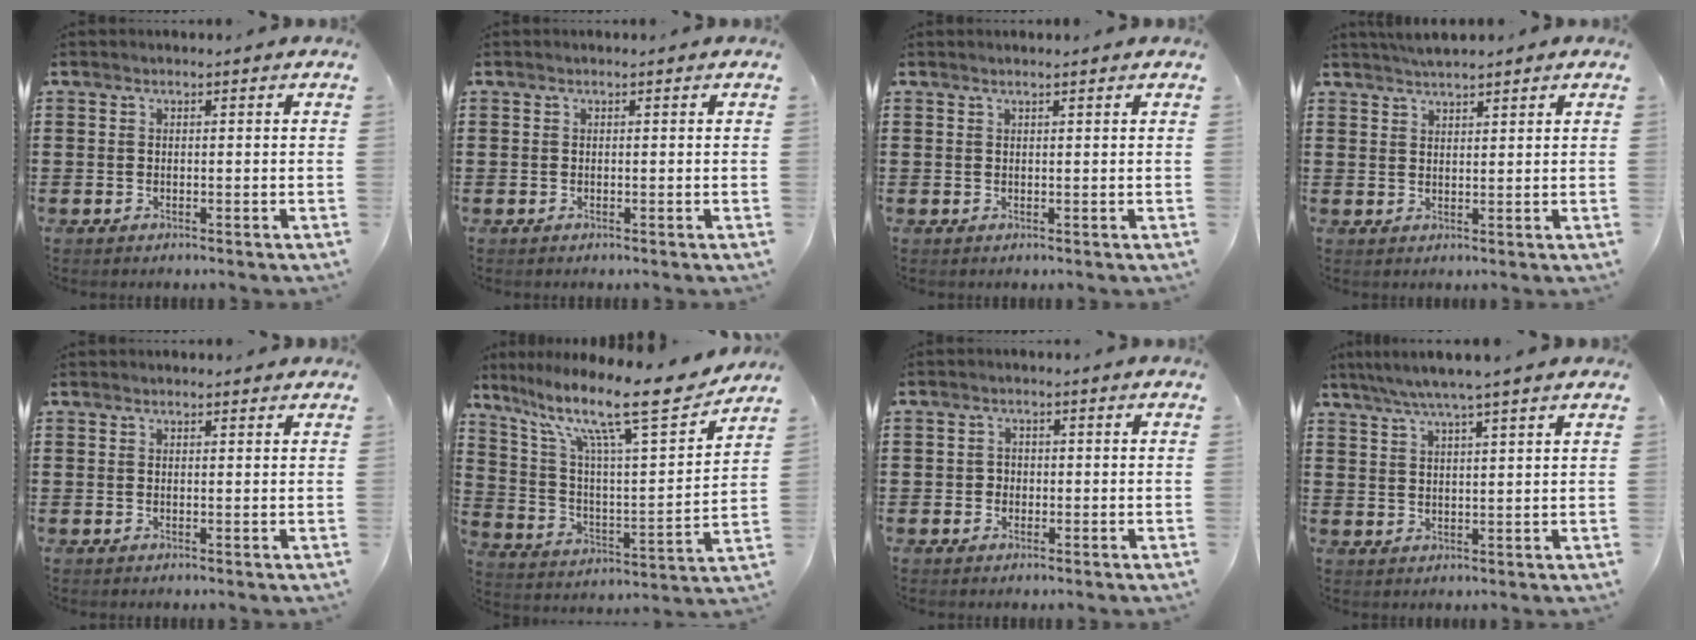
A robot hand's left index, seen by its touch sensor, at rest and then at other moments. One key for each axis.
{"total": 0.0}
{"total": 0.7, "fx": 0.6, "fy": -0.1, "fz": 0.4, "tx": -0.007, "ty": -0.001, "tz": 0.011}
{"total": 2.5, "fx": 2.4, "fy": 0.3, "fz": 0.7, "tx": -0.019, "ty": 0.001, "tz": 0.045}
{"total": 1.0, "fx": 0.9, "fy": 0.1, "fz": 0.3, "tx": 0.002, "ty": -0.002, "tz": 0.016}
{"total": 15.3, "fx": 11.2, "fy": 2.1, "fz": 10.2, "tx": -0.209, "ty": -0.065, "tz": 0.177}
{"total": 1.4, "fx": -0.2, "fy": 1.4, "fz": 0.3, "tx": -0.010, "ty": 0.005, "tz": -0.007}
{"total": 4.5, "fx": 3.6, "fy": -0.5, "fz": 2.6, "tx": -0.059, "ty": -0.010, "tz": 0.062}